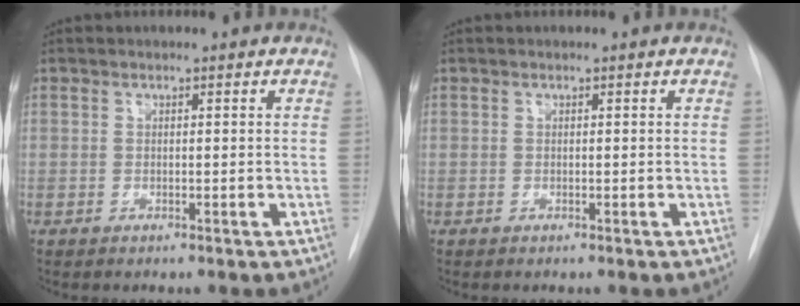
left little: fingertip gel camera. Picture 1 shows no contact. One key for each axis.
{"total": 0.0}